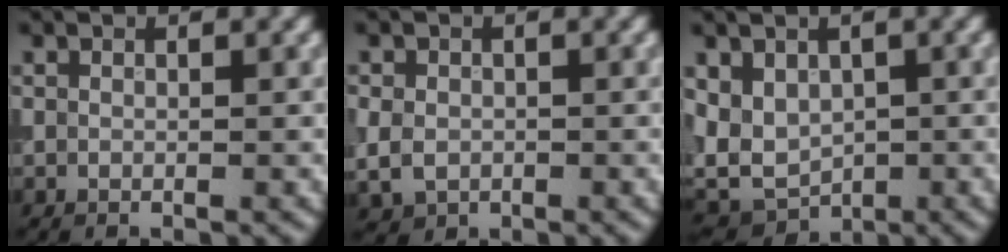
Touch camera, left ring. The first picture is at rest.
{"total": 2.7, "force": [-0.4, 2.3, 1.4], "torque": [-0.028, -0.006, -0.009]}
{"total": 5.4, "force": [0.1, 4.1, 3.5], "torque": [-0.077, -0.004, 0.003]}